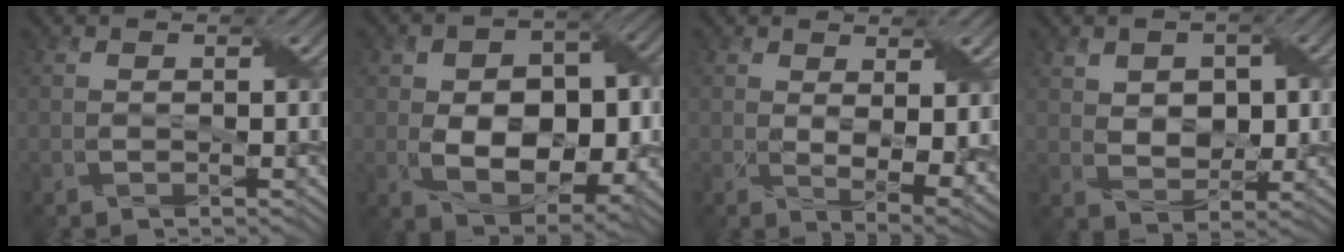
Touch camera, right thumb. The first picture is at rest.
{"total": 11.1, "force": [-1.3, 7.3, 8.2], "torque": [-0.138, -0.008, -0.015]}
{"total": 6.0, "force": [1.3, 2.5, 5.3], "torque": [-0.091, -0.016, 0.036]}
{"total": 5.2, "force": [1.3, 3.6, 3.6], "torque": [-0.068, -0.003, 0.025]}